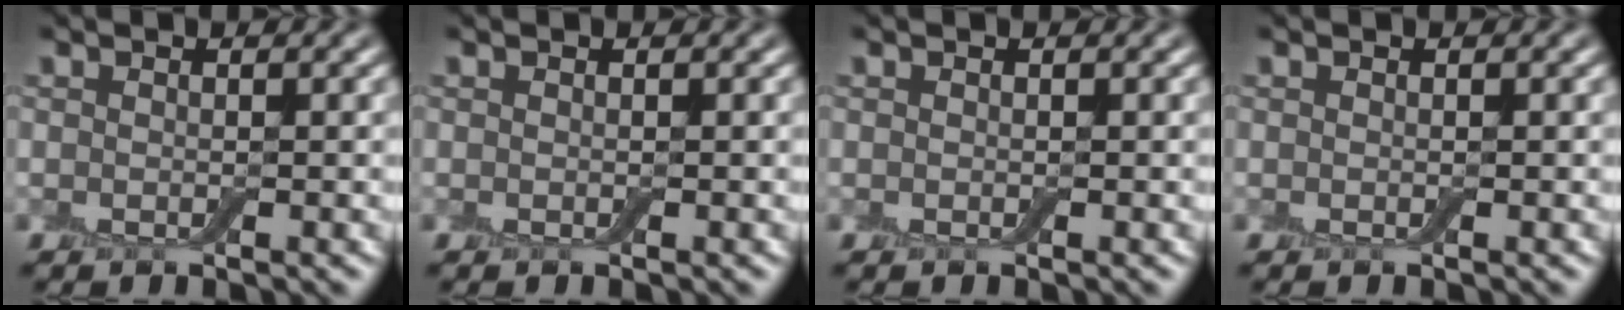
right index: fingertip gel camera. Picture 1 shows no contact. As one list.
[{"total": 0.0}, {"total": 0.0}, {"total": 0.0}]